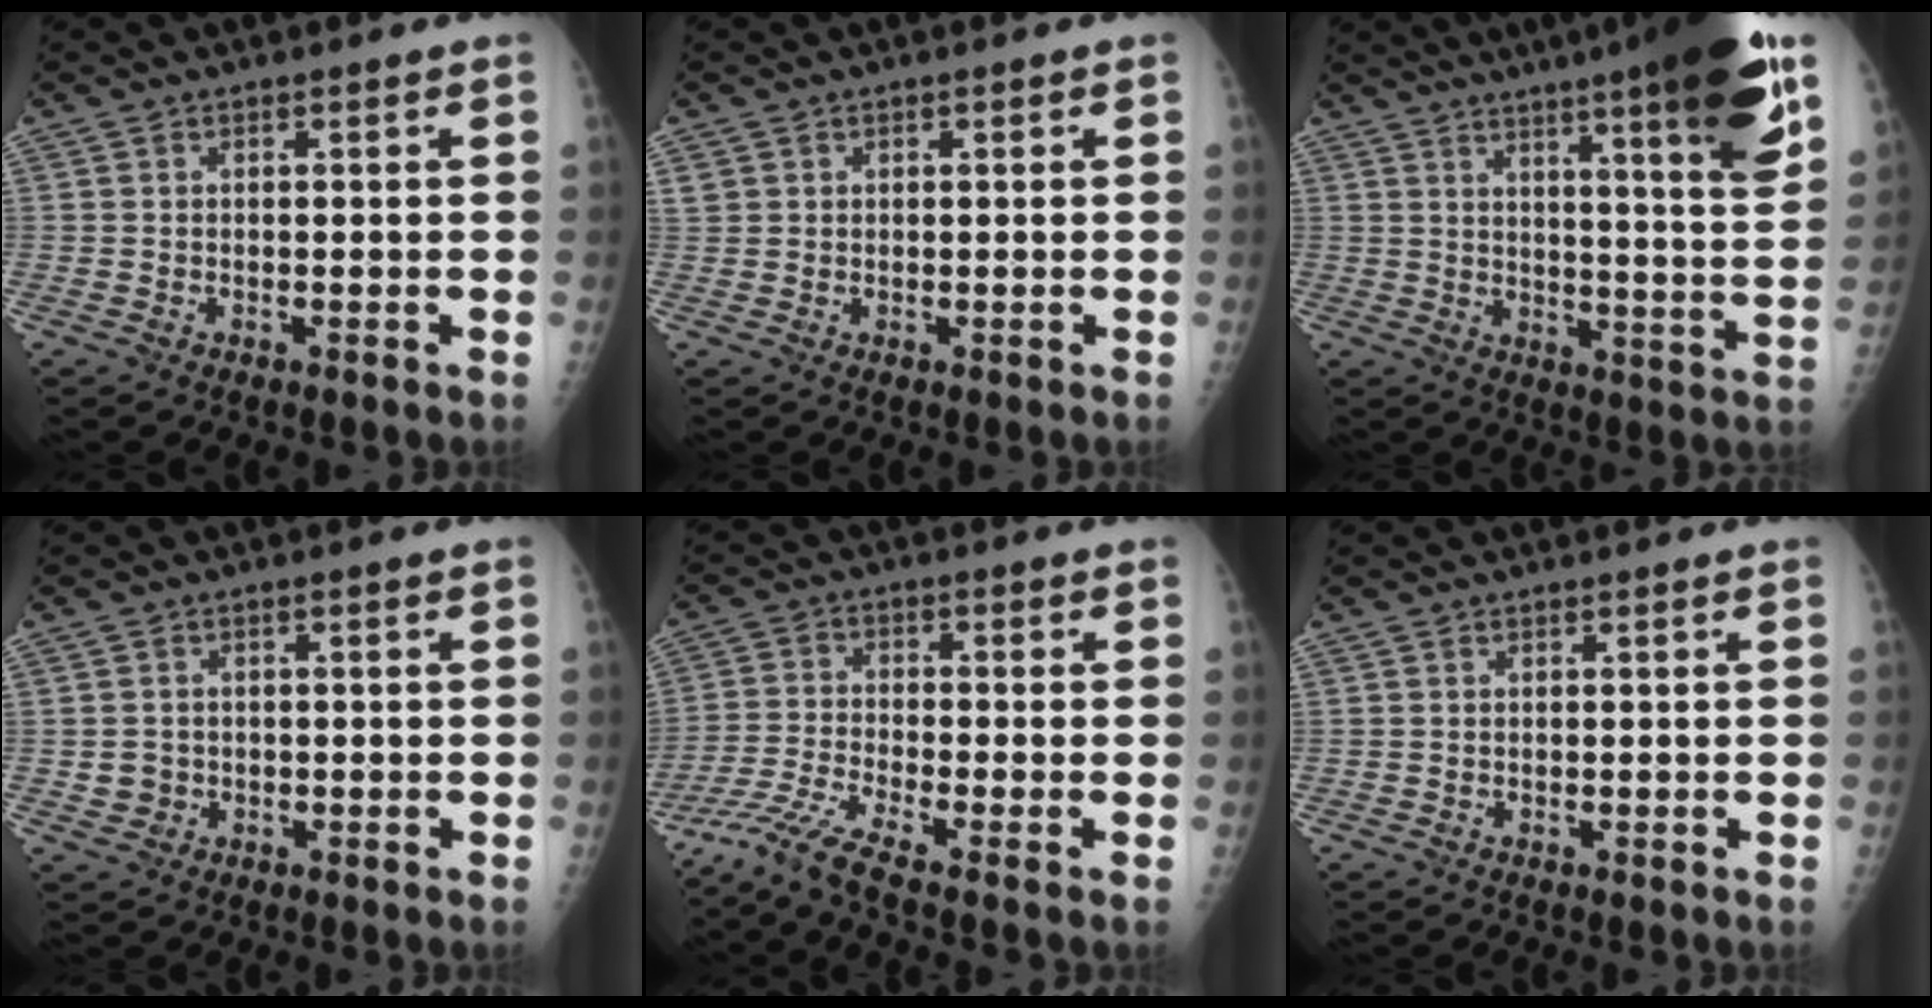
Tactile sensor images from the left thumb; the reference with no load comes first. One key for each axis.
{"total": 1.6, "fx": 0.6, "fy": 1.5, "fz": 0.2, "tx": 0.008, "ty": -0.002, "tz": 0.012}
{"total": 20.9, "fx": 12.4, "fy": 2.8, "fz": 16.6, "tx": -0.220, "ty": -0.045, "tz": 0.166}
{"total": 2.4, "fx": -0.6, "fy": 2.3, "fz": 0.4, "tx": 0.002, "ty": 0.004, "tz": -0.005}
{"total": 6.7, "fx": -5.6, "fy": -0.7, "fz": 3.6, "tx": -0.095, "ty": 0.002, "tz": -0.121}
{"total": 0.0}